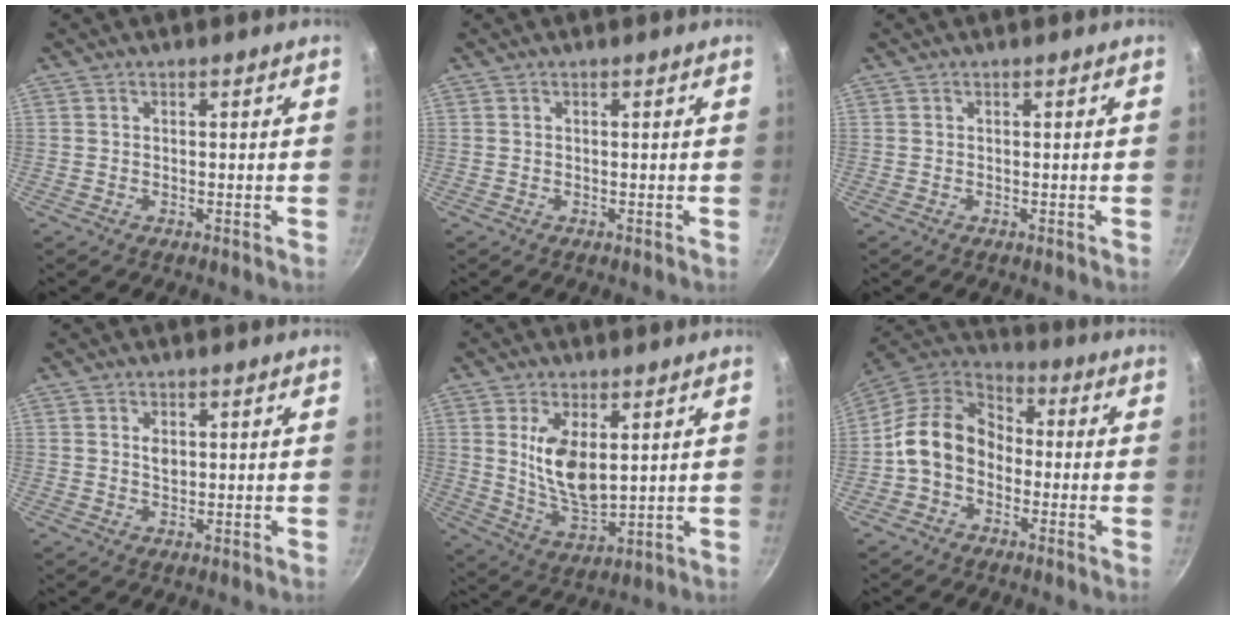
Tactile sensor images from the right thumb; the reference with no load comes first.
{"total": 0.0}
{"total": 0.0}
{"total": 2.0, "force": [0.6, 1.2, 1.4], "torque": [-0.020, -0.005, 0.014]}
{"total": 10.6, "force": [2.6, 5.3, 8.8], "torque": [-0.151, -0.026, 0.064]}
{"total": 12.9, "force": [-2.3, 9.9, 8.0], "torque": [-0.133, 0.040, -0.058]}